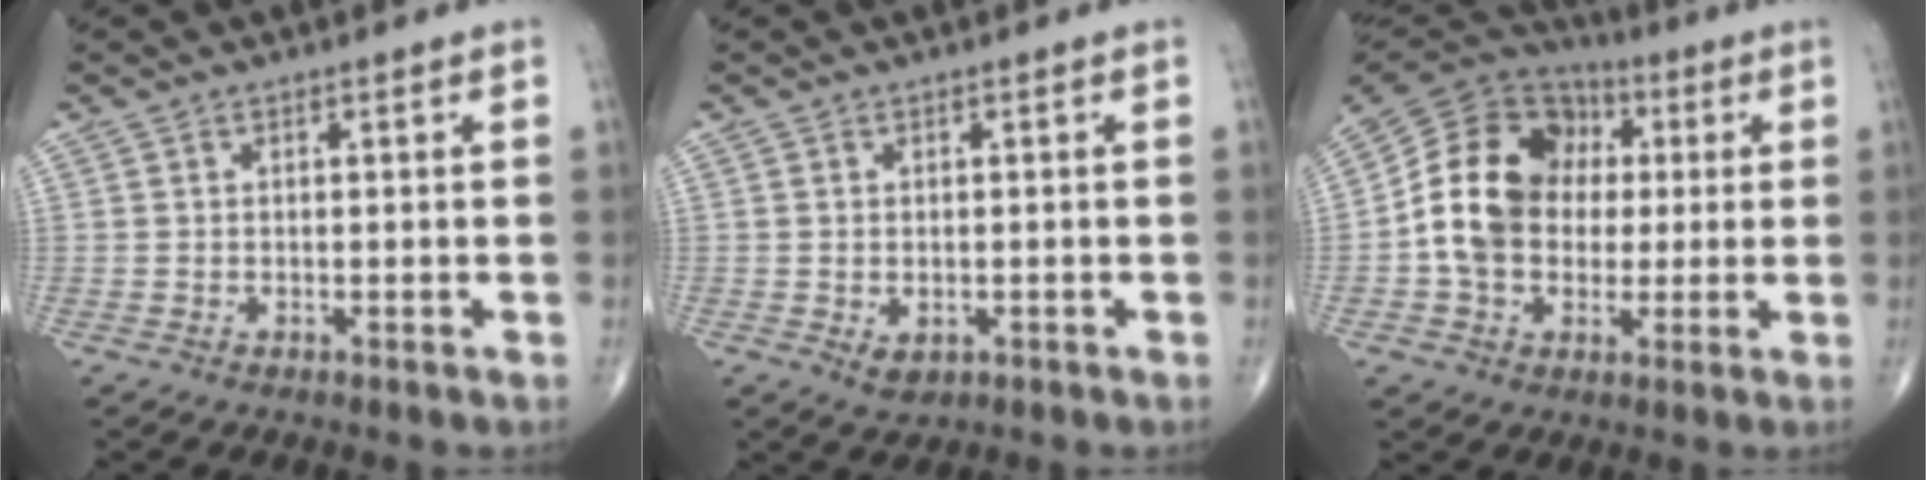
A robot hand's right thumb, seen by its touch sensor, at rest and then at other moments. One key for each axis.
{"total": 2.6, "fx": -0.7, "fy": 1.7, "fz": 1.8, "tx": -0.022, "ty": -0.003, "tz": -0.001}
{"total": 17.4, "fx": 0.6, "fy": 13.6, "fz": 10.8, "tx": -0.172, "ty": 0.030, "tz": 0.005}